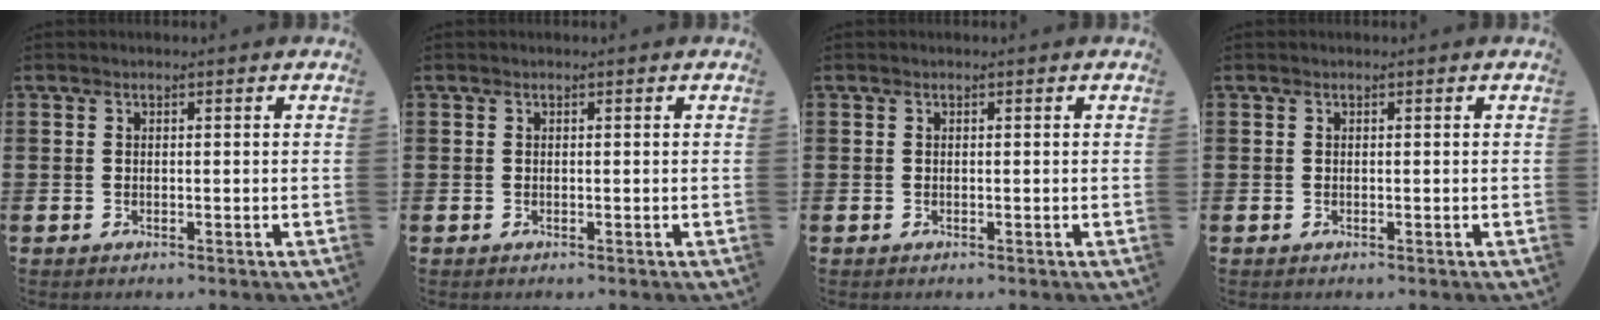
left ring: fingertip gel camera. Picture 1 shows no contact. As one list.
[{"total": 0.0}, {"total": 0.0}, {"total": 0.0}]